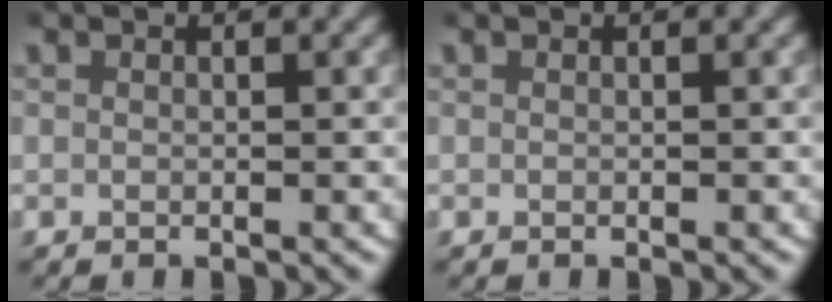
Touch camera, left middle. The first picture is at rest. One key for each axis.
{"total": 0.0}